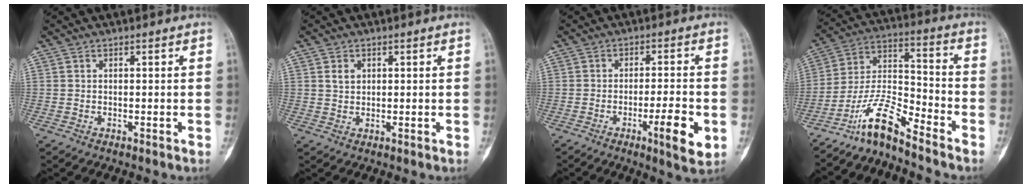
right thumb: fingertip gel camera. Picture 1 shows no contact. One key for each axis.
{"total": 2.1, "fx": 0.8, "fy": 1.6, "fz": 1.2, "tx": -0.015, "ty": -0.001, "tz": 0.016}
{"total": 8.1, "fx": -2.6, "fy": 1.4, "fz": 7.5, "tx": -0.113, "ty": 0.005, "tz": -0.037}
{"total": 10.1, "fx": -8.5, "fy": 1.5, "fz": 5.2, "tx": -0.102, "ty": 0.088, "tz": -0.168}